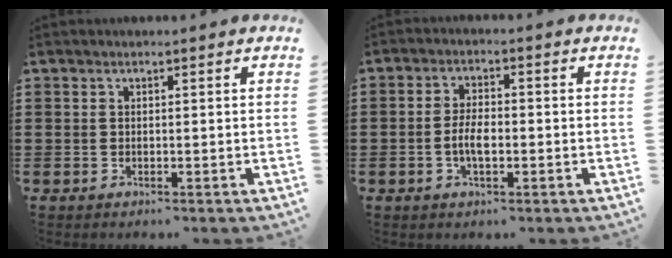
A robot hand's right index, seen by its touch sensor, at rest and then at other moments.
{"total": 4.1, "force": [-1.0, 1.6, 3.6], "torque": [-0.086, -0.002, -0.024]}